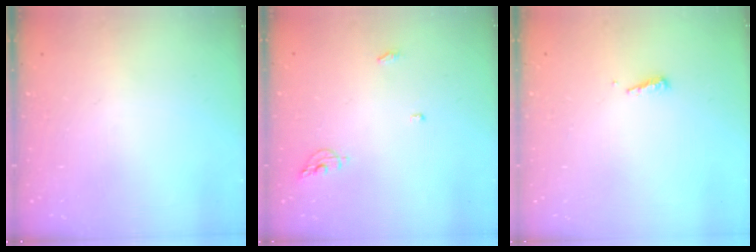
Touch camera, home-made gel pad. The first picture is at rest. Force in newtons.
{"total": 5.9, "press": 5.9, "slide": 0.2}
{"total": 4.0, "press": 4.0, "slide": 0.4}